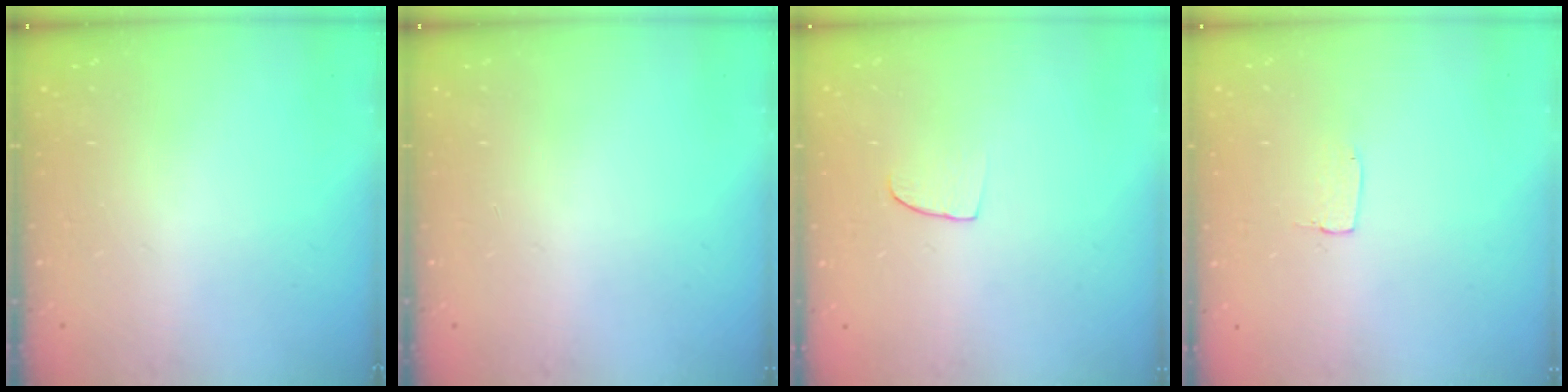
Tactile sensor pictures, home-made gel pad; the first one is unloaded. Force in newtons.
{"total": 0.0}
{"total": 5.5, "press": 5.4, "slide": 0.5}
{"total": 3.4, "press": 3.4, "slide": 0.1}